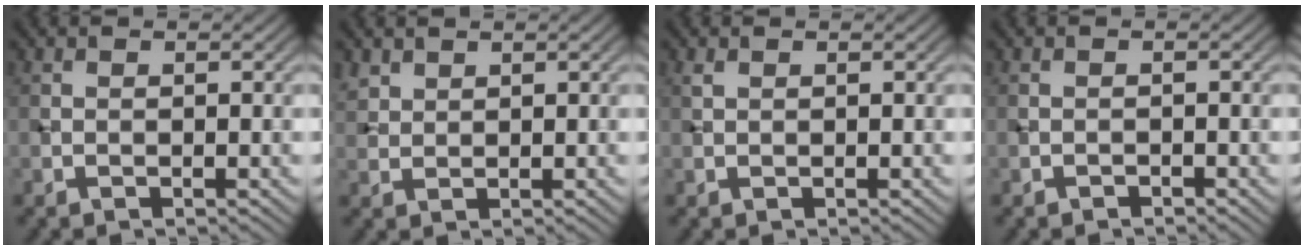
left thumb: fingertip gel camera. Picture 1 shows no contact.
{"total": 2.0, "force": [1.5, 1.2, 0.5], "torque": [-0.018, 0.002, 0.035]}
{"total": 0.7, "force": [0.4, 0.3, 0.4], "torque": [-0.014, 0.001, 0.010]}
{"total": 0.5, "force": [-0.5, 0.2, 0.1], "torque": [0.003, 0.000, -0.009]}